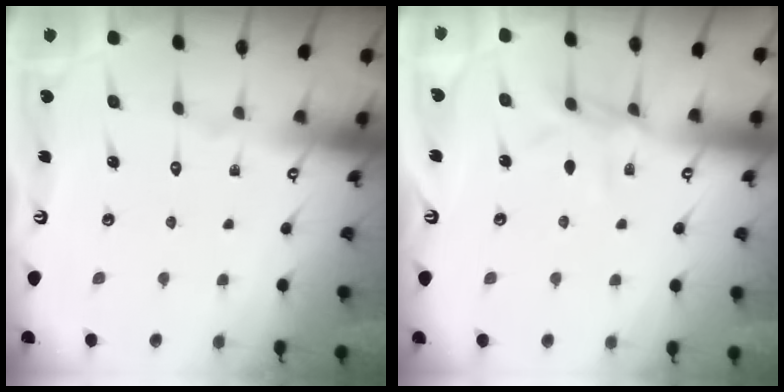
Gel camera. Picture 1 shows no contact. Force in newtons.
{"total": 6.7, "press": 6.6, "slide": 0.7}